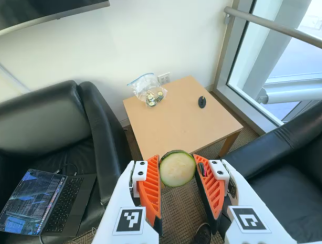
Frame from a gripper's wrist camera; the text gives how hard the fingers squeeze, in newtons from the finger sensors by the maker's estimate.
{"total": 9.2, "left": 9.3, "right": 9.1}